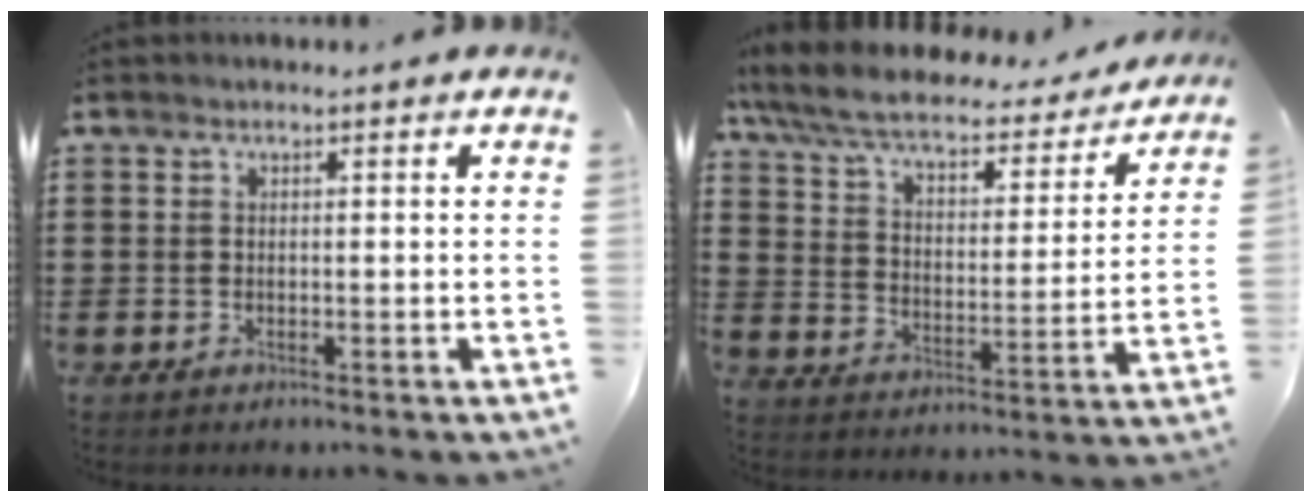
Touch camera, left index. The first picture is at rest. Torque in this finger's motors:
{"motor_torque": [2.14, 0.00, 0.72, 0.21]}